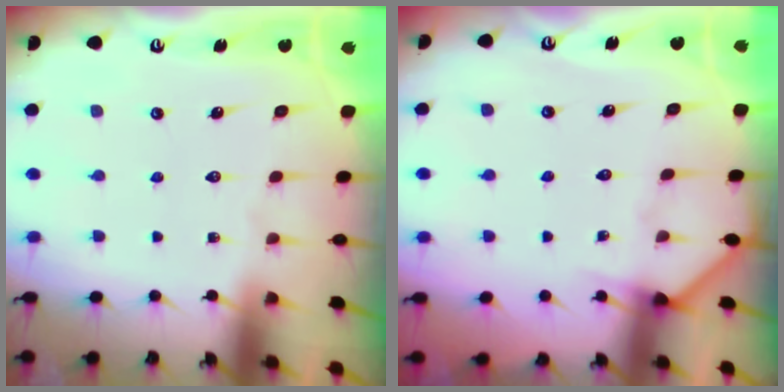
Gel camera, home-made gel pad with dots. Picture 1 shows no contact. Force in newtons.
{"total": 3.0, "press": 3.0, "slide": 0.2}